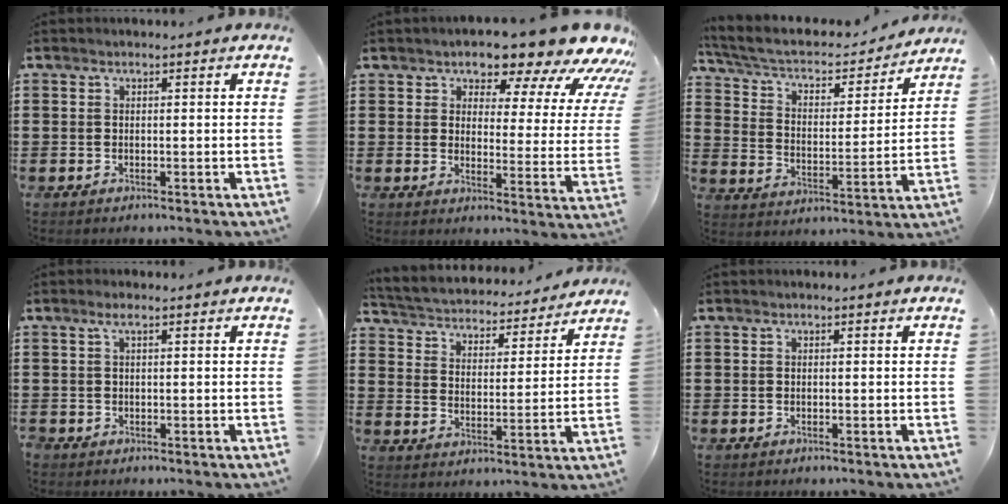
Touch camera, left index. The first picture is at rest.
{"total": 8.8, "force": [7.8, 2.3, 3.3], "torque": [-0.070, -0.058, 0.133]}
{"total": 5.4, "force": [4.3, 2.1, 2.5], "torque": [-0.070, -0.029, 0.068]}
{"total": 1.3, "force": [0.2, 0.7, 1.1], "torque": [-0.025, 0.005, 0.003]}
{"total": 3.5, "force": [3.5, 0.3, 0.0], "torque": [-0.024, -0.033, 0.052]}
{"total": 0.0}